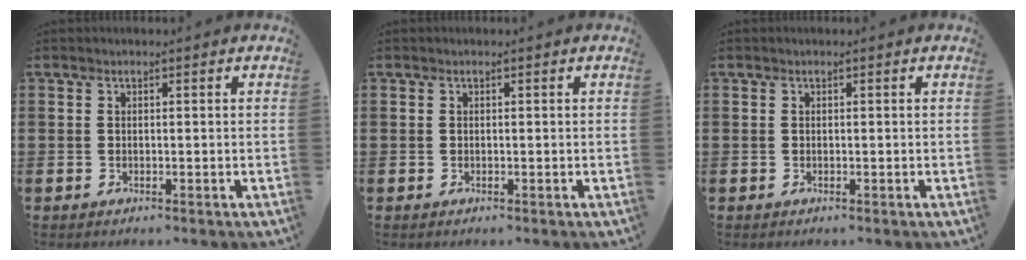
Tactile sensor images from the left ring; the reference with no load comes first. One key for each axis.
{"total": 0.0}
{"total": 0.0}